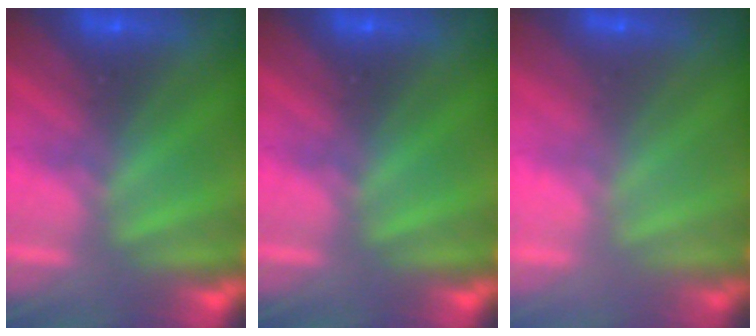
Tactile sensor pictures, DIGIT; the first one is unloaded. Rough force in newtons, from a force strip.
{"total": 0.0}
{"total": 1.9}